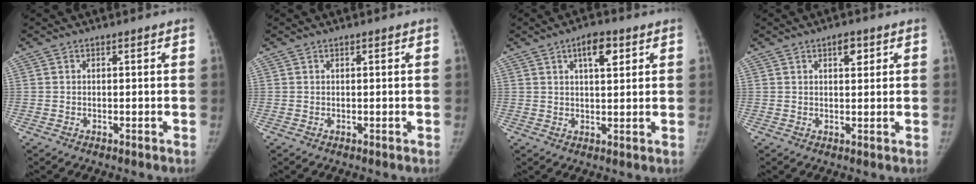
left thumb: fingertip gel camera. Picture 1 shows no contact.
{"total": 0.0}
{"total": 6.0, "force": [2.8, 2.5, 4.7], "torque": [-0.060, -0.008, 0.042]}
{"total": 3.1, "force": [1.6, 1.5, 2.2], "torque": [-0.023, -0.005, 0.023]}